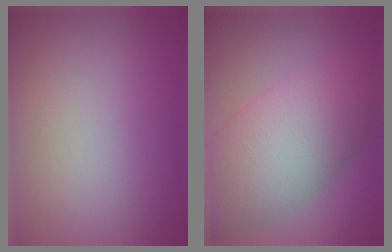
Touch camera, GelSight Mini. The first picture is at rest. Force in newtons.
{"total": 8.8, "press": 8.8, "slide": 0.2}